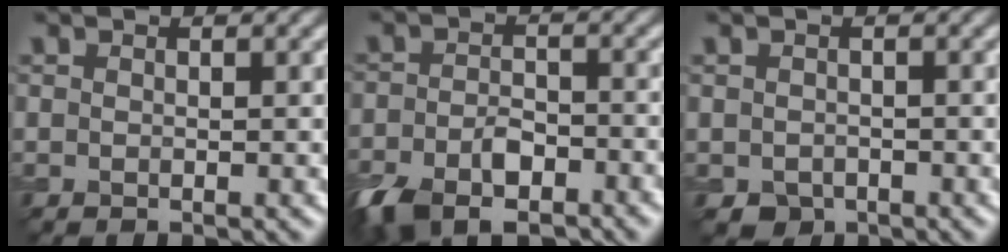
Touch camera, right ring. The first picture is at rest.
{"total": 6.3, "force": [-4.0, 3.1, 3.8], "torque": [-0.070, -0.007, -0.076]}
{"total": 1.3, "force": [-0.7, 1.1, 0.4], "torque": [-0.006, -0.006, -0.013]}